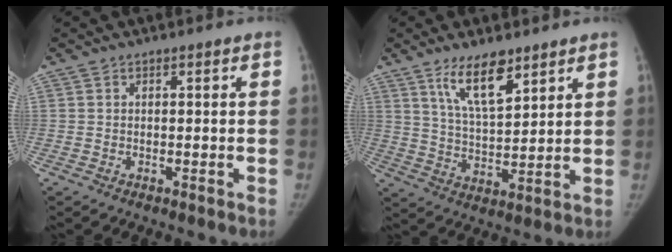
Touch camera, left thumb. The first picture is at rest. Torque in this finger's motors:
{"motor_torque": [-0.02, 0.15, 0.63, -0.15, 0.09]}